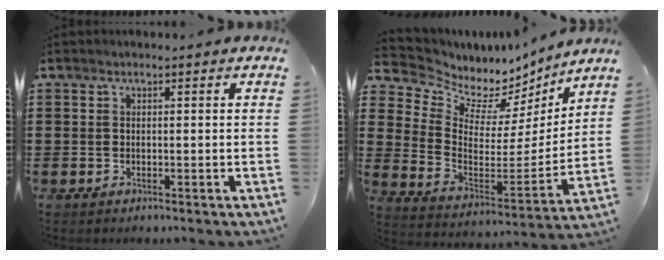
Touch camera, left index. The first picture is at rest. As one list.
[{"total": 6.1, "force": [5.2, 3.1, 0.5], "torque": [-0.041, -0.051, 0.089]}]